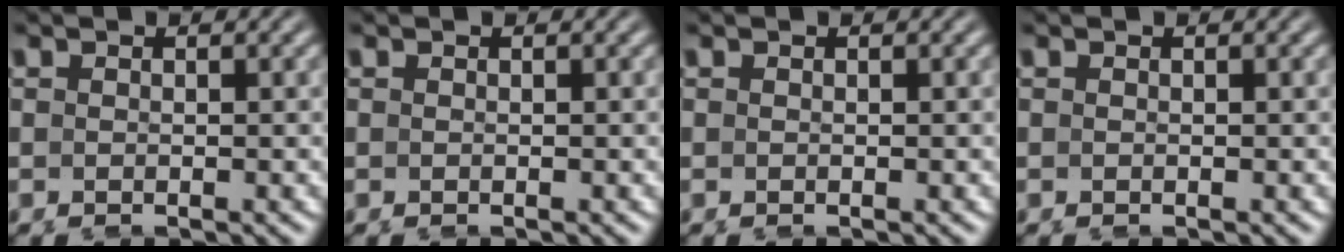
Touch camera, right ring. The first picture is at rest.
{"total": 0.0}
{"total": 0.0}
{"total": 0.0}